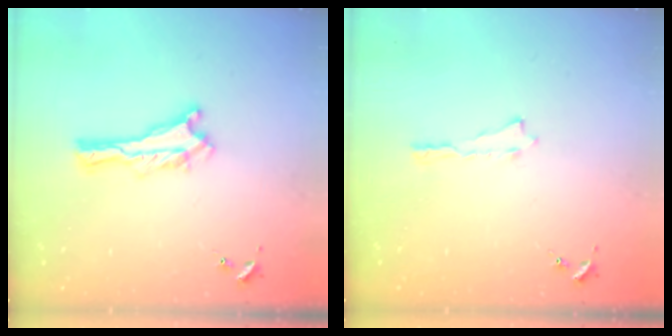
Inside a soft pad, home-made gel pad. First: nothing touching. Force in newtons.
{"total": 0.0}